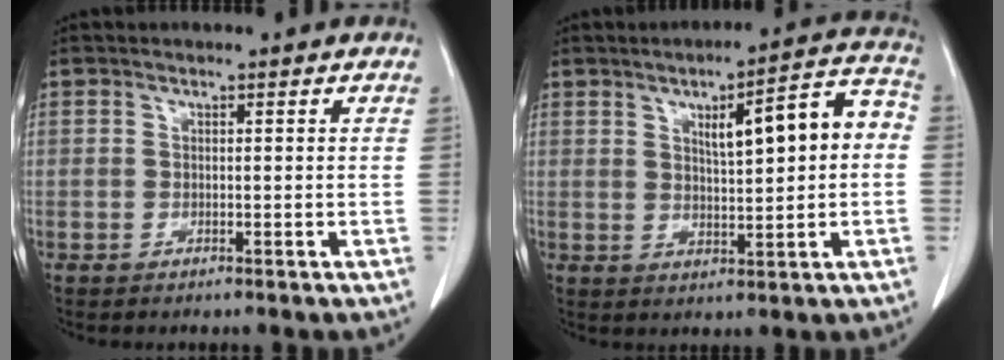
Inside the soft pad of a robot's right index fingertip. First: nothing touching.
{"total": 10.0, "force": [1.5, 2.2, 9.7], "torque": [-0.134, 0.031, 0.023]}